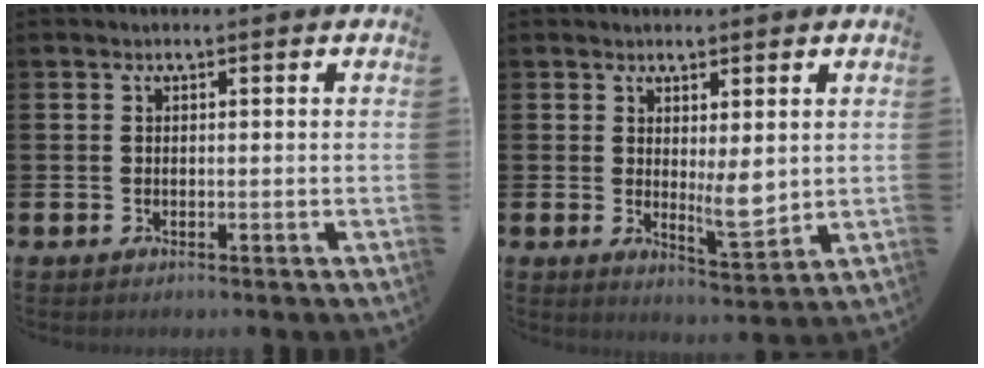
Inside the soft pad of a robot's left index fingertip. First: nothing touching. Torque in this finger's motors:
{"motor_torque": [0.82, -0.27, 0.48, 0.14]}